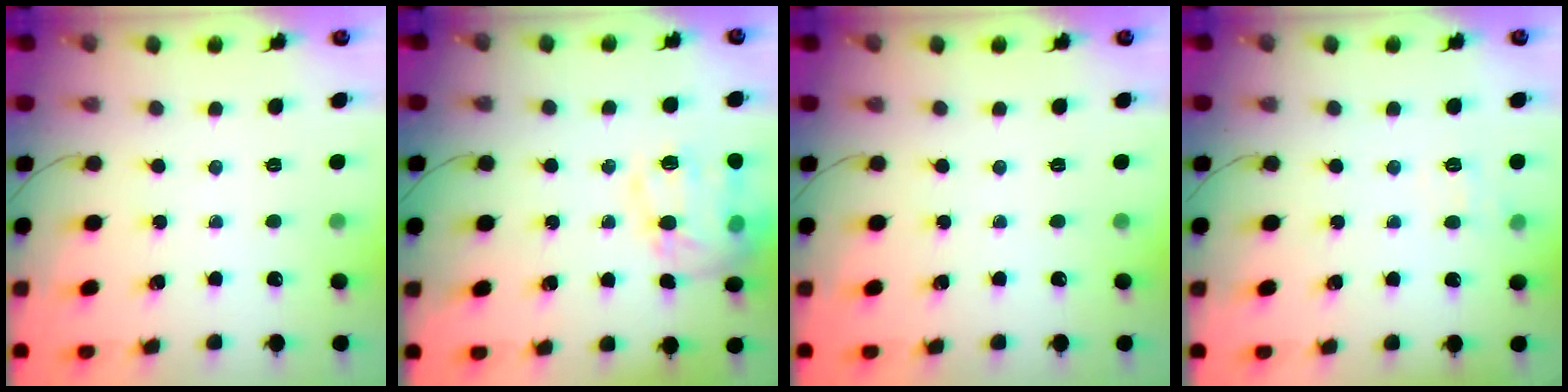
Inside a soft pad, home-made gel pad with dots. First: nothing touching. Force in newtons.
{"total": 13.5, "press": 13.5, "slide": 0.4}
{"total": 0.0}
{"total": 5.3, "press": 5.1, "slide": 1.5}